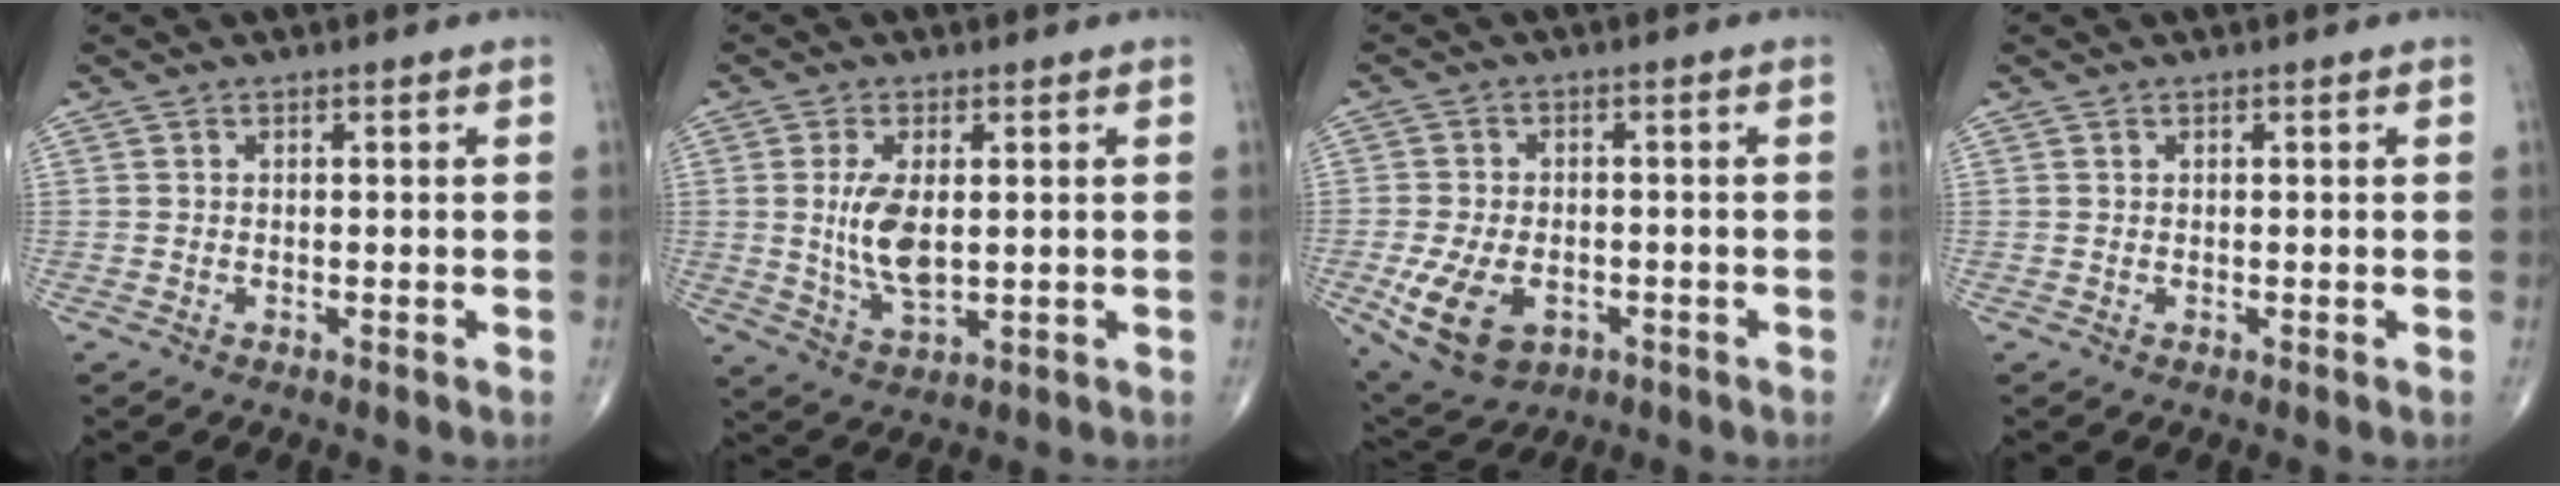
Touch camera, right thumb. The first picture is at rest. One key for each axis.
{"total": 7.9, "fx": 0.7, "fy": 3.6, "fz": 7.0, "tx": -0.135, "ty": -0.013, "tz": 0.021}
{"total": 11.1, "fx": -3.9, "fy": 7.2, "fz": 7.5, "tx": -0.145, "ty": 0.005, "tz": -0.055}
{"total": 0.0}